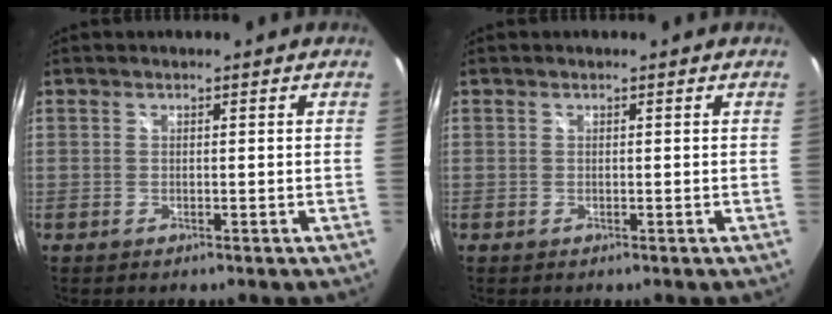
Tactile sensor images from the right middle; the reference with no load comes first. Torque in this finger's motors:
{"motor_torque": [0.01, -0.06, 0.06, 0.00]}